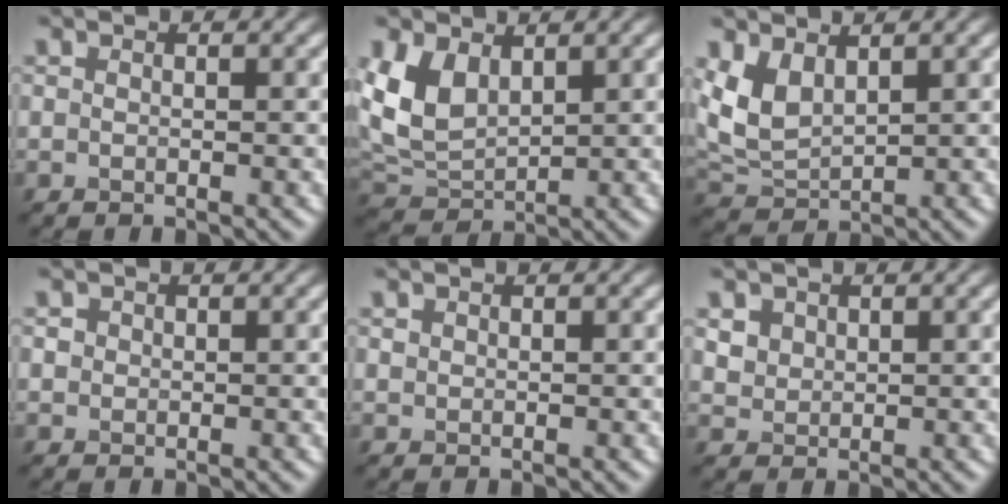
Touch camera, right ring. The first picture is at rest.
{"total": 3.8, "force": [1.6, 2.4, 2.4], "torque": [-0.077, -0.002, 0.059]}
{"total": 2.8, "force": [1.3, 1.5, 1.8], "torque": [-0.070, 0.002, 0.056]}
{"total": 0.8, "force": [-0.1, -0.1, -0.7], "torque": [-0.001, 0.000, 0.016]}
{"total": 1.0, "force": [-0.2, -0.6, -0.8], "torque": [-0.002, 0.003, 0.020]}
{"total": 1.2, "force": [0.8, 0.8, -0.4], "torque": [-0.015, 0.001, 0.044]}